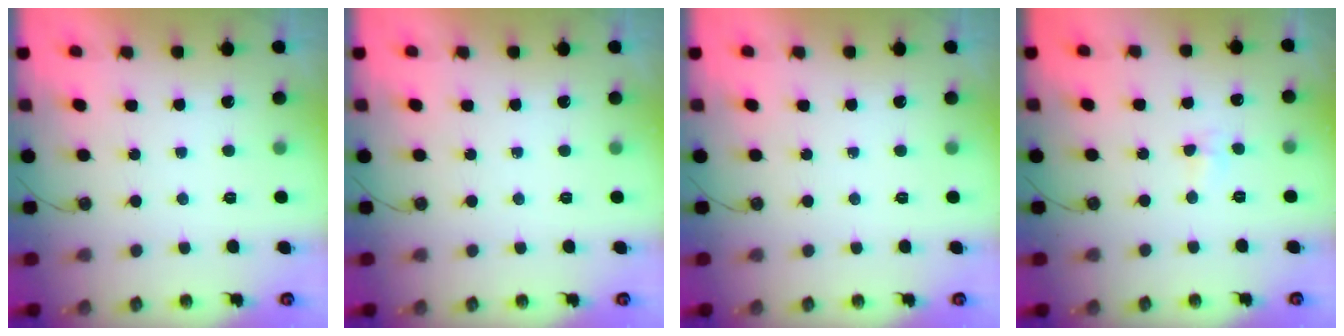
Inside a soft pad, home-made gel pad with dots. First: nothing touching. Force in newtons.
{"total": 0.0}
{"total": 0.0}
{"total": 4.7, "press": 3.3, "slide": 3.3}